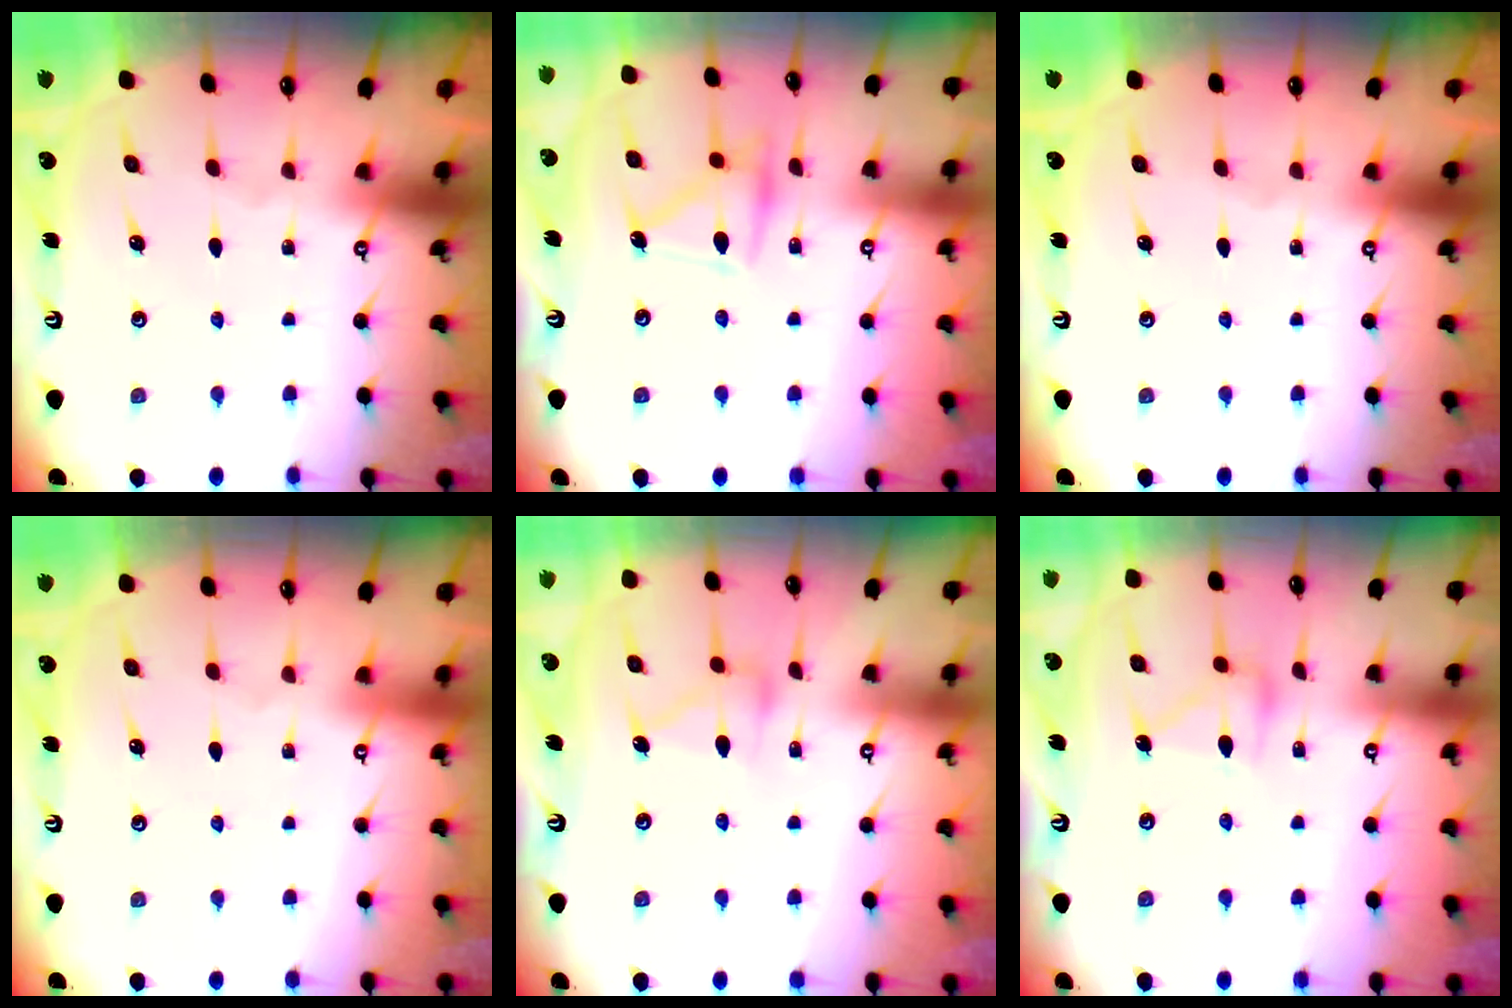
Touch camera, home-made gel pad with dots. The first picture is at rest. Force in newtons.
{"total": 12.4, "press": 12.4, "slide": 0.4}
{"total": 0.0}
{"total": 3.9, "press": 3.9, "slide": 0.1}
{"total": 10.8, "press": 10.8, "slide": 0.6}
{"total": 12.0, "press": 11.9, "slide": 0.6}